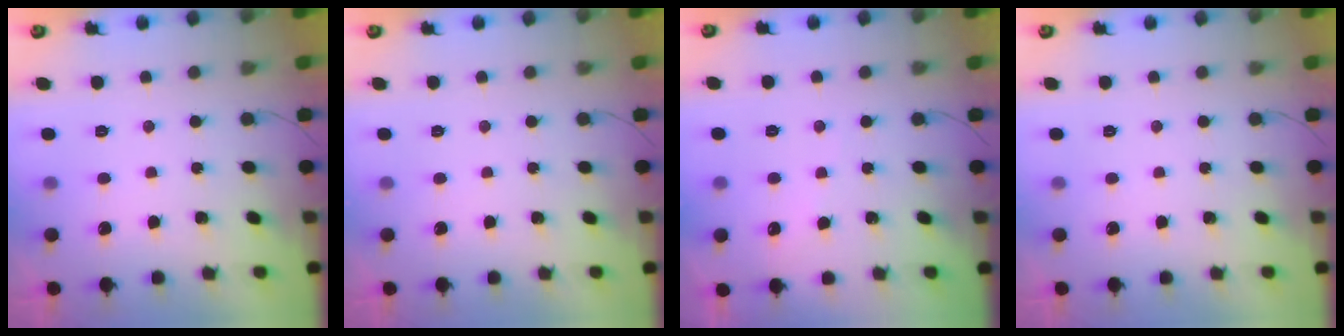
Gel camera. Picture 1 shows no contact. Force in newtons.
{"total": 0.0}
{"total": 2.0, "press": 2.0, "slide": 0.3}
{"total": 0.0}